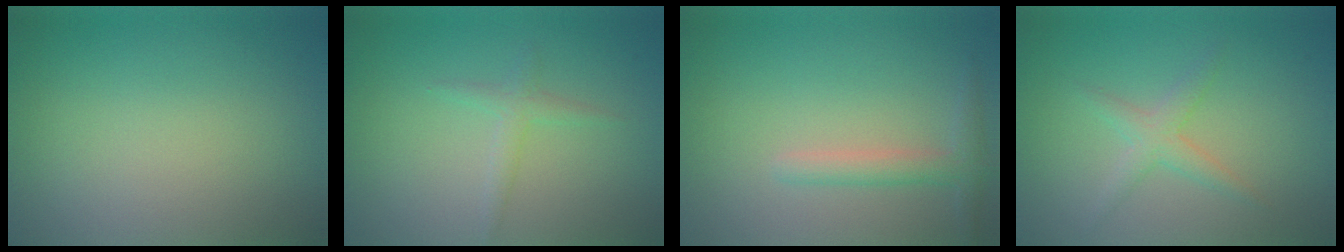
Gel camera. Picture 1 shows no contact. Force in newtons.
{"total": 1.3, "press": 1.3, "slide": 0.1}
{"total": 1.9, "press": 1.9, "slide": 0.1}
{"total": 2.0, "press": 2.0, "slide": 0.1}